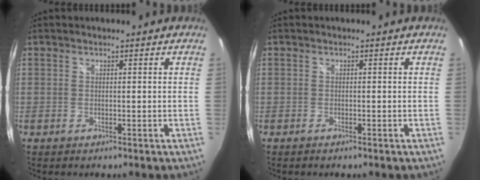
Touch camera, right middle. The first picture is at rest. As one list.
[{"total": 0.6, "force": [-0.5, 0.1, 0.3], "torque": [-0.005, -0.002, -0.011]}]